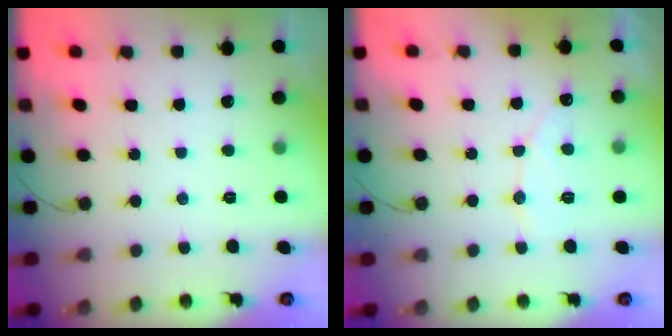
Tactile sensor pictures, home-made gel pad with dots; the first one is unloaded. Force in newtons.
{"total": 6.7, "press": 6.7, "slide": 0.5}